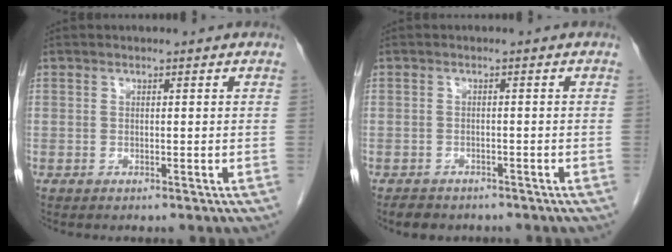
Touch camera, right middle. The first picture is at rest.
{"total": 3.8, "force": [-3.2, 1.8, 1.1], "torque": [-0.024, -0.004, -0.039]}